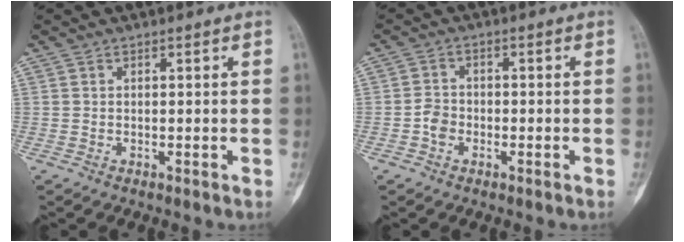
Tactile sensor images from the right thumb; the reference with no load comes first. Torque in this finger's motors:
{"motor_torque": [2.32, 2.25, 0.45, -0.53, -0.01]}